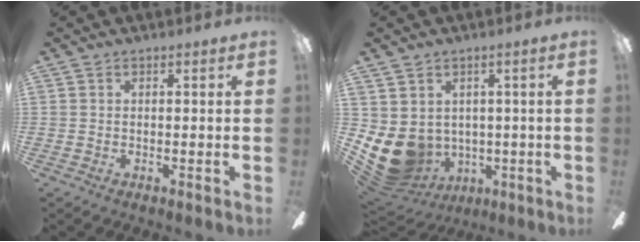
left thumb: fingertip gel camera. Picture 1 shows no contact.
{"total": 11.0, "force": [-1.2, 9.5, 5.5], "torque": [-0.146, -0.011, -0.015]}